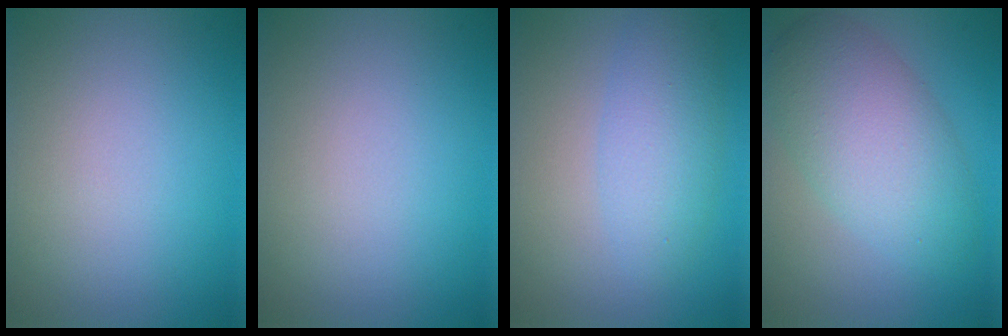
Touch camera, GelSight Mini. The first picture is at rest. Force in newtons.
{"total": 0.0}
{"total": 3.7, "press": 3.6, "slide": 0.2}
{"total": 6.4, "press": 6.4, "slide": 0.2}